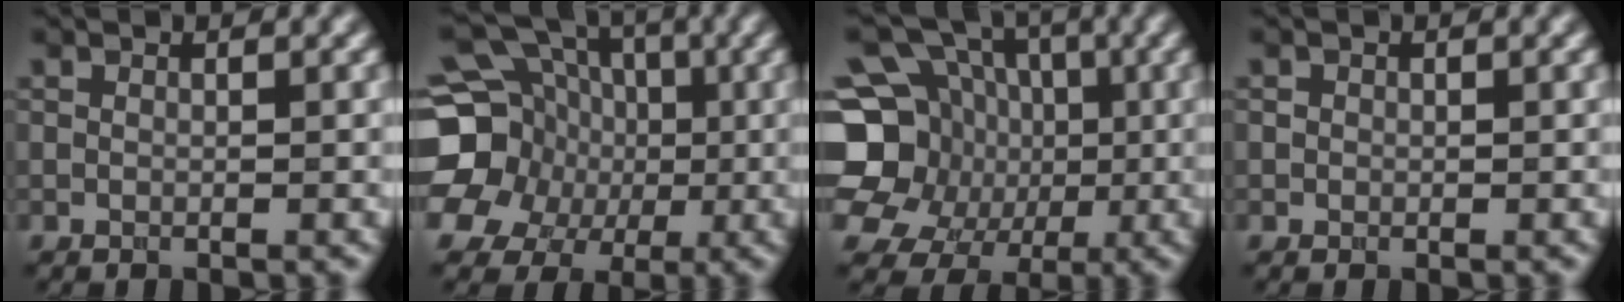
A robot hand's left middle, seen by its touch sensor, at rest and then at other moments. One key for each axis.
{"total": 18.2, "fx": -0.2, "fy": 16.4, "fz": 8.0, "tx": -0.183, "ty": 0.018, "tz": -0.039}
{"total": 16.4, "fx": -1.4, "fy": 15.2, "fz": 5.9, "tx": -0.176, "ty": 0.013, "tz": -0.042}
{"total": 0.5, "fx": 0.1, "fy": 0.5, "fz": 0.1, "tx": 0.002, "ty": -0.002, "tz": -0.002}